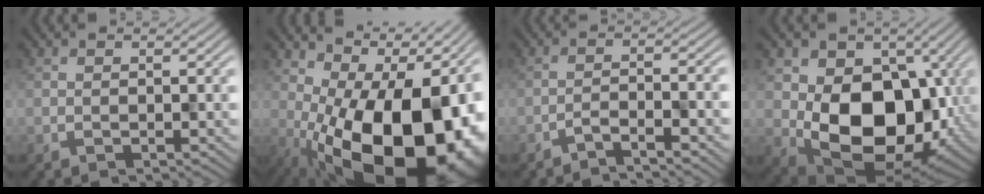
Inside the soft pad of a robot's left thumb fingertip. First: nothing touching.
{"total": 20.4, "force": [-3.6, 11.1, 16.8], "torque": [-0.198, -0.003, -0.046]}
{"total": 3.1, "force": [-2.6, 0.2, 1.6], "torque": [-0.019, 0.011, -0.056]}
{"total": 13.2, "force": [-0.6, 9.7, 8.8], "torque": [-0.144, -0.037, 0.002]}